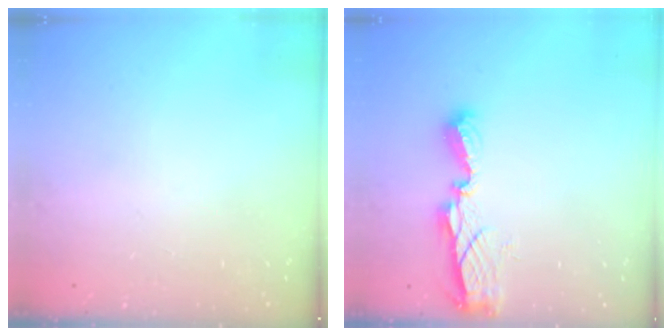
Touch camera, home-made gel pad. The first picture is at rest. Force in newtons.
{"total": 7.4, "press": 7.4, "slide": 0.2}